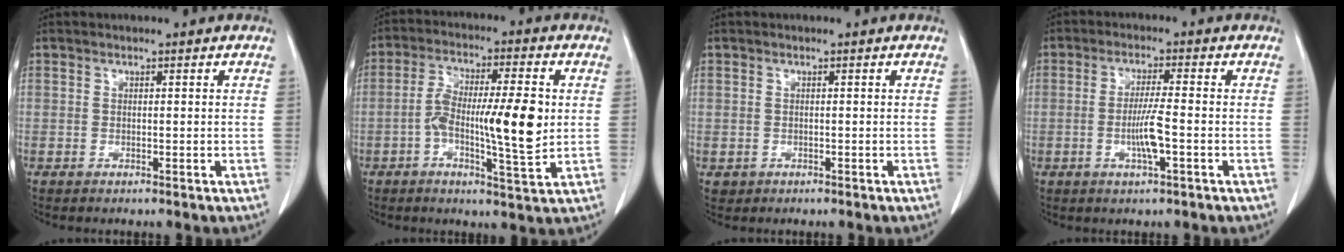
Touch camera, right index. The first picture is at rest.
{"total": 11.9, "force": [-0.8, 2.0, 11.7], "torque": [-0.203, 0.007, -0.016]}
{"total": 1.1, "force": [-0.2, 1.0, 0.1], "torque": [-0.004, 0.004, 0.002]}
{"total": 3.9, "force": [-1.0, -0.1, 3.8], "torque": [-0.074, -0.005, -0.020]}